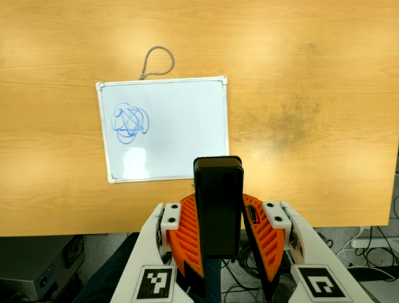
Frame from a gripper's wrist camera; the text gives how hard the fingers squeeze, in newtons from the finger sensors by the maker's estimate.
{"total": 5.5, "left": 5.1, "right": 5.8}